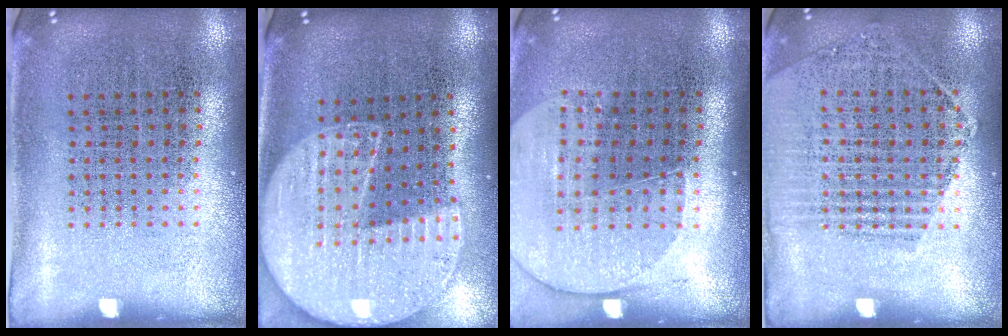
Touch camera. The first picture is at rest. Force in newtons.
{"total": 2.1, "press": 1.8, "slide": 1.0}
{"total": 1.7, "press": 1.5, "slide": 0.7}
{"total": 1.4, "press": 1.4, "slide": 0.1}